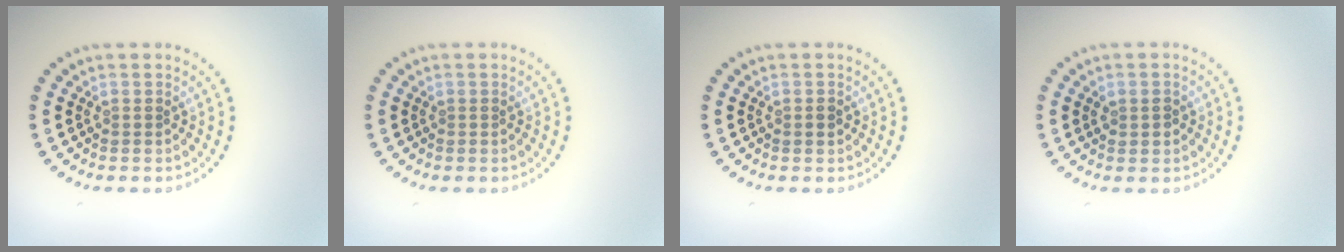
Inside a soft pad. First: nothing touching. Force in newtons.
{"total": 0.0}
{"total": 0.9, "press": 0.9, "slide": 0.1}
{"total": 1.3, "press": 1.3, "slide": 0.2}